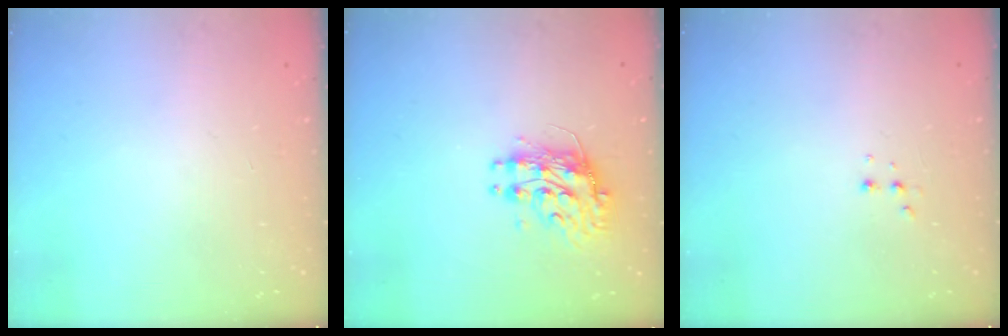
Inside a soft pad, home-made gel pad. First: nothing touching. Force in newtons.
{"total": 9.6, "press": 9.5, "slide": 0.7}
{"total": 2.9, "press": 2.8, "slide": 1.0}